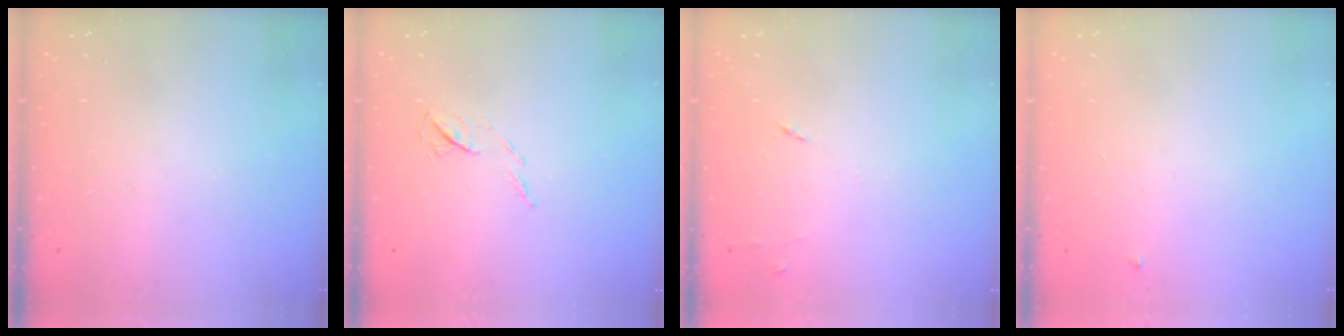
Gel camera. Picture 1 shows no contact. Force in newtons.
{"total": 6.1, "press": 5.9, "slide": 1.3}
{"total": 5.3, "press": 5.2, "slide": 0.8}
{"total": 2.7, "press": 2.7, "slide": 0.4}